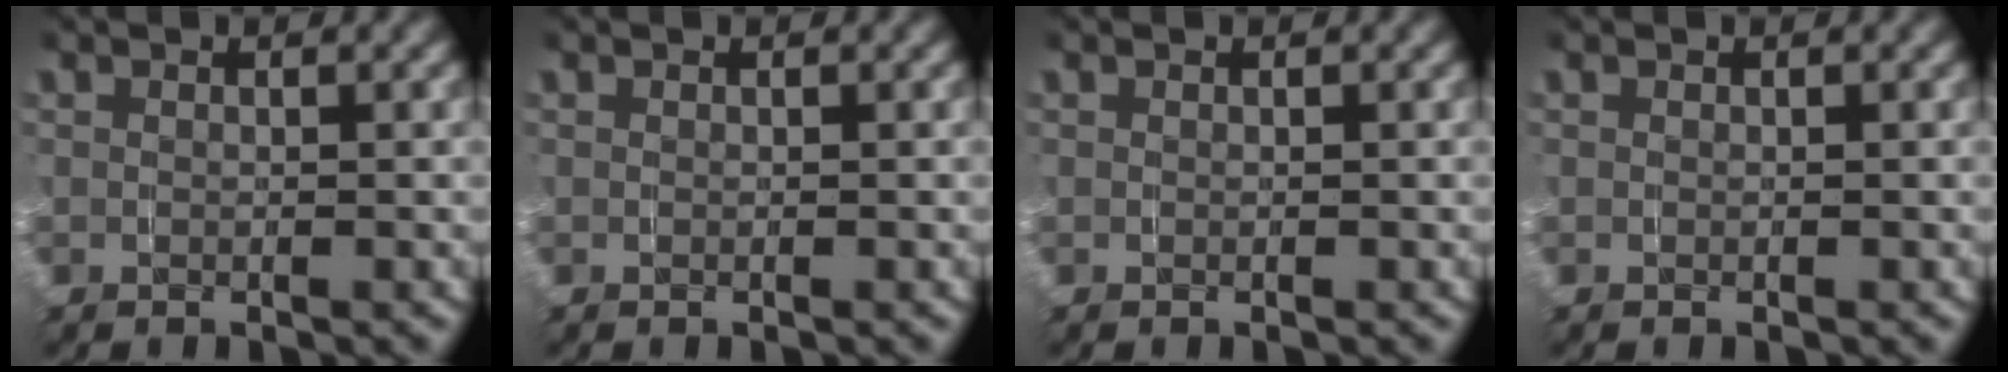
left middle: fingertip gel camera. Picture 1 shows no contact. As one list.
[{"total": 0.0}, {"total": 0.0}, {"total": 0.0}]